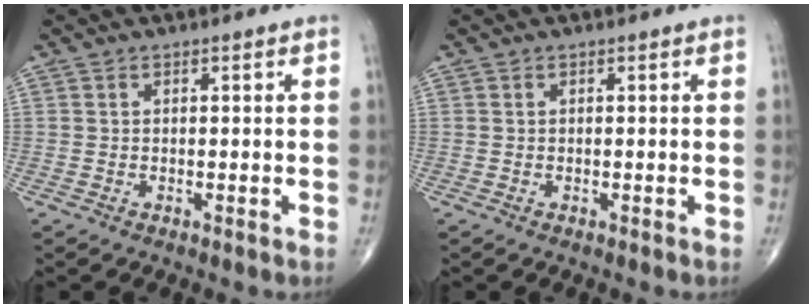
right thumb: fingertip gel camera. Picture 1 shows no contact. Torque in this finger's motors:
{"motor_torque": [0.06, 0.16, -0.16, -0.09, 0.02]}